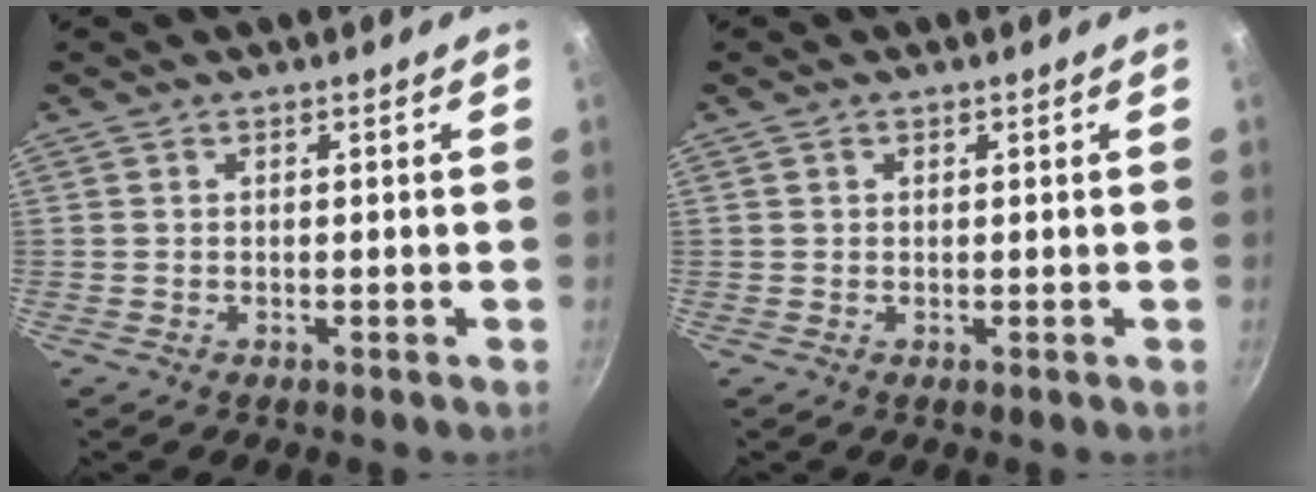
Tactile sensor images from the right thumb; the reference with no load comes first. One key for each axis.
{"total": 0.7, "fx": 0.4, "fy": 0.6, "fz": 0.2, "tx": 0.000, "ty": 0.002, "tz": 0.005}